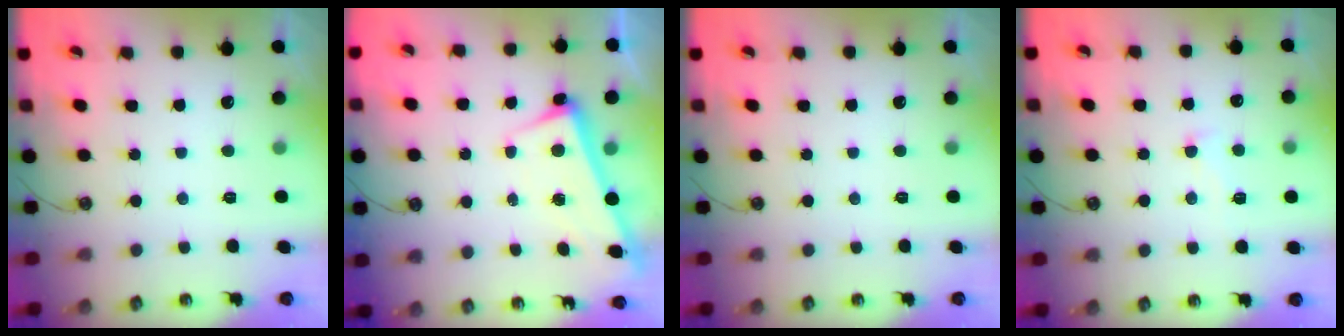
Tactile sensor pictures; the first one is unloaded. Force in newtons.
{"total": 2.6, "press": 2.5, "slide": 0.7}
{"total": 0.0}
{"total": 0.6, "press": 0.3, "slide": 0.5}